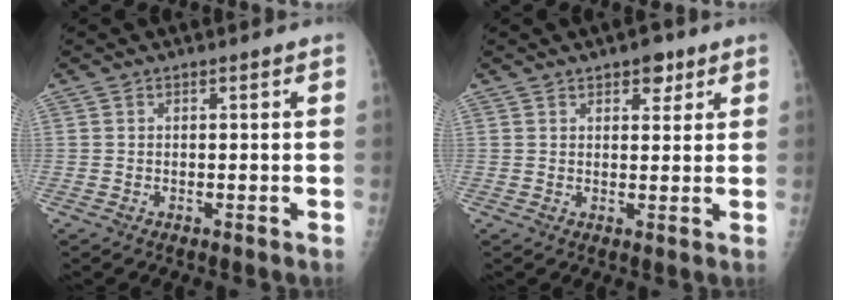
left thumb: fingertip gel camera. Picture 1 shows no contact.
{"total": 3.9, "force": [2.4, 2.1, 2.3], "torque": [-0.010, -0.010, 0.031]}